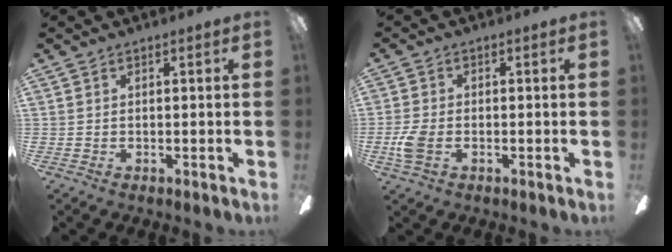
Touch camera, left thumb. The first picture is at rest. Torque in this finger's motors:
{"motor_torque": [-0.05, 0.06, -0.14, 0.06, 0.03]}